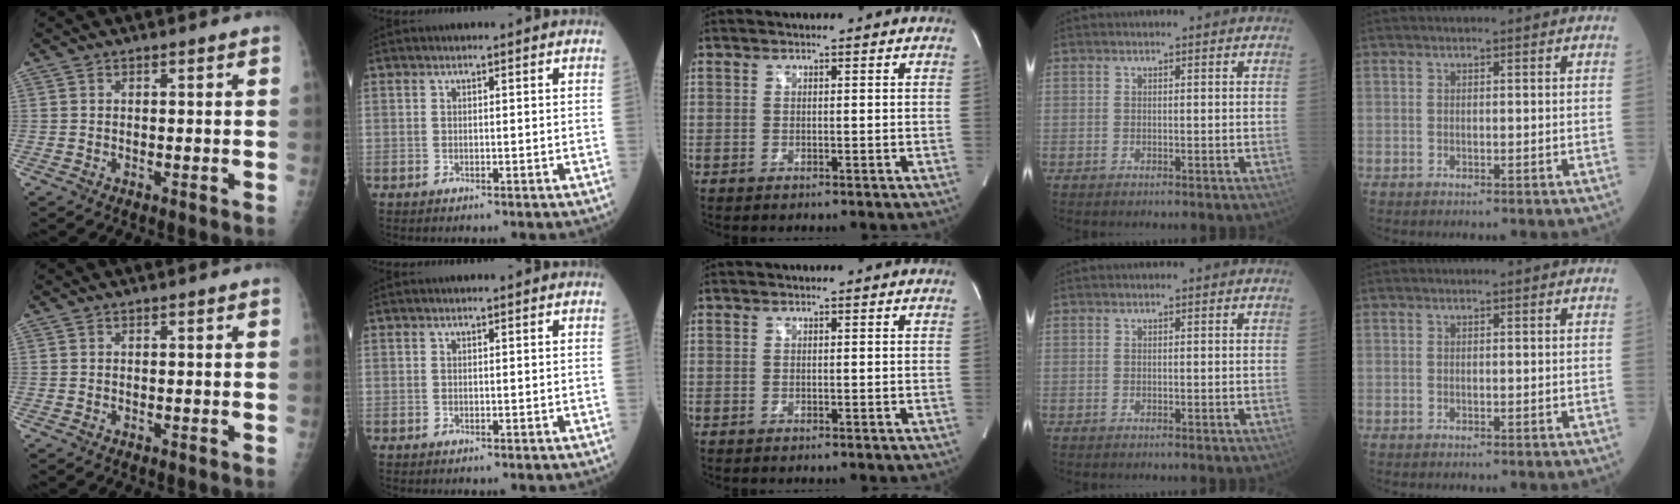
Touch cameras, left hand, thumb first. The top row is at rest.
{}